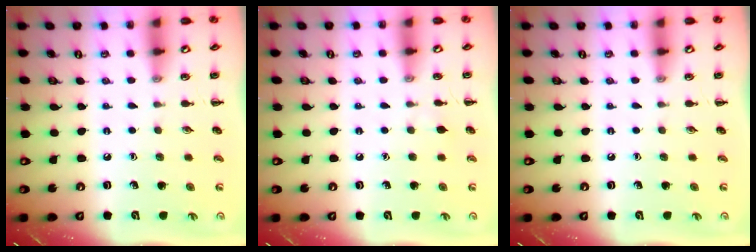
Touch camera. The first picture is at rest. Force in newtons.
{"total": 2.8, "press": 2.6, "slide": 0.8}
{"total": 0.0}